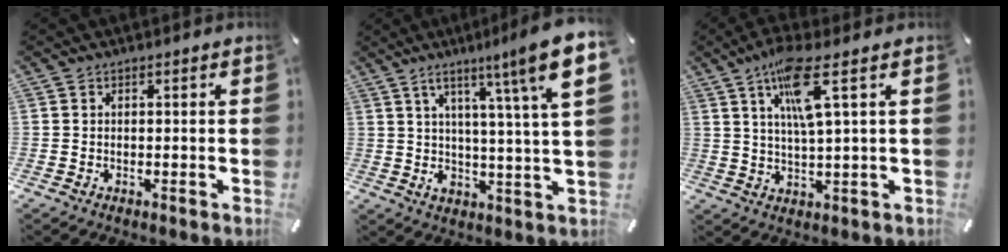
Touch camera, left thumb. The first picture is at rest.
{"total": 13.2, "force": [6.1, 0.7, 11.6], "torque": [-0.186, -0.040, 0.082]}
{"total": 10.2, "force": [4.4, 1.1, 9.1], "torque": [-0.168, -0.001, 0.070]}